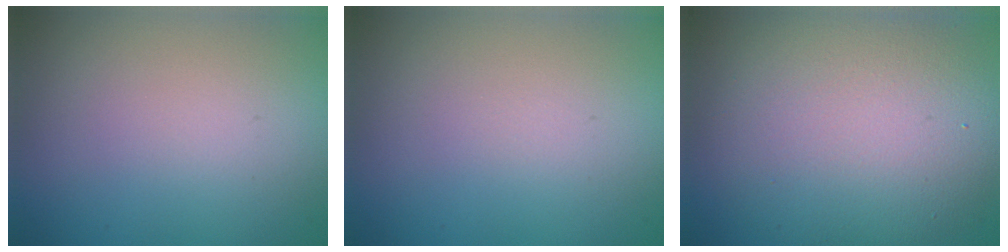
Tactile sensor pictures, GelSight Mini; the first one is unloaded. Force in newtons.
{"total": 0.0}
{"total": 9.7, "press": 9.7, "slide": 0.4}